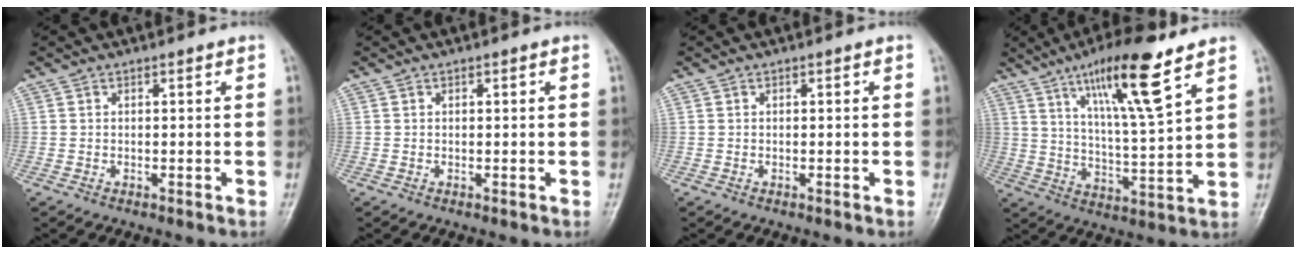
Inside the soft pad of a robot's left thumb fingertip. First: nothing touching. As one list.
[{"total": 0.0}, {"total": 0.0}, {"total": 15.0, "force": [8.9, 2.2, 11.8], "torque": [-0.197, -0.047, 0.156]}]